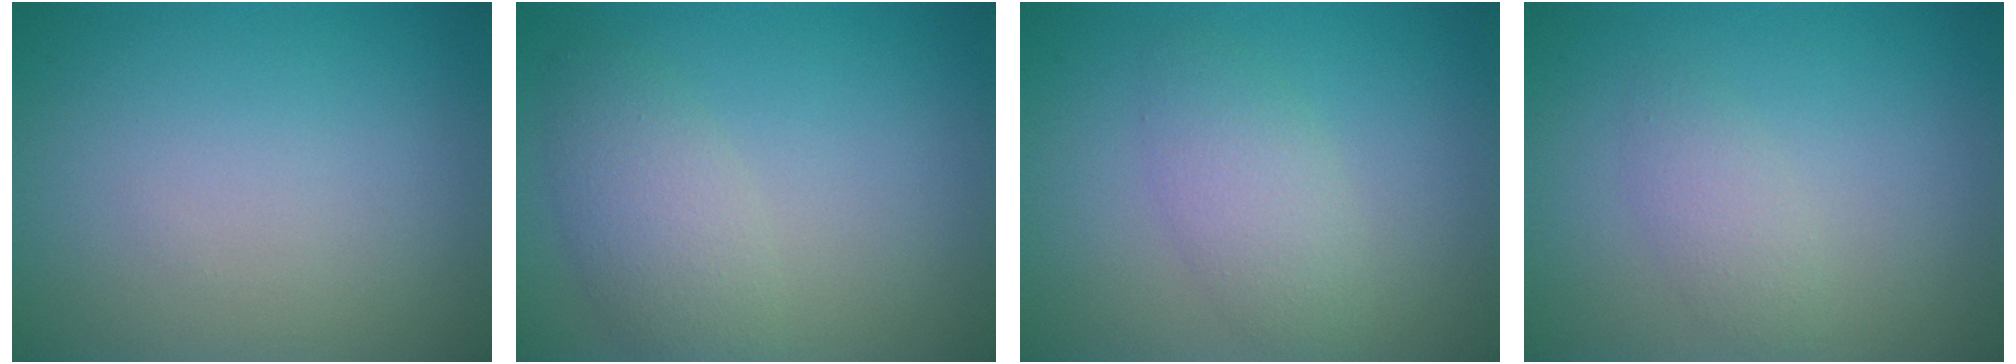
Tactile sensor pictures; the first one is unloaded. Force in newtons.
{"total": 3.5, "press": 3.5, "slide": 0.2}
{"total": 2.6, "press": 2.6, "slide": 0.3}
{"total": 1.7, "press": 1.7, "slide": 0.1}